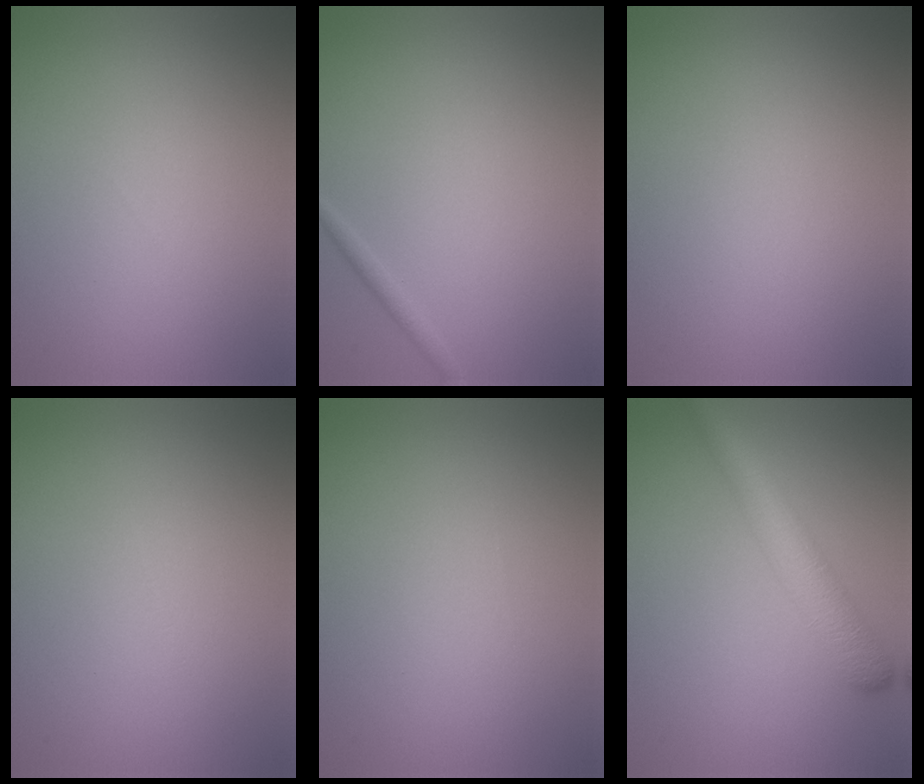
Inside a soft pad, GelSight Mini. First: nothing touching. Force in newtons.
{"total": 0.9, "press": 0.9, "slide": 0.1}
{"total": 0.0}
{"total": 0.0}
{"total": 0.0}
{"total": 4.9, "press": 4.9, "slide": 0.1}